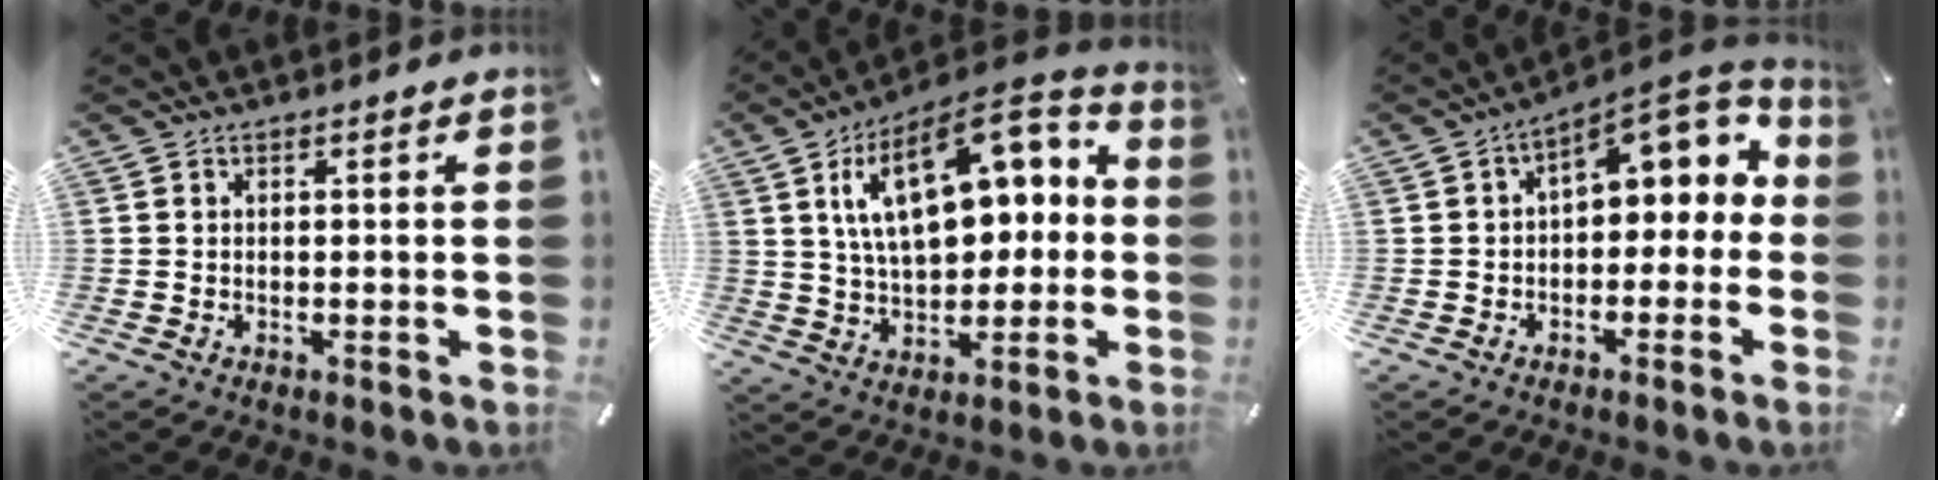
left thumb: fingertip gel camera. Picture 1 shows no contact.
{"total": 19.3, "force": [5.6, 11.6, 14.4], "torque": [-0.234, -0.016, 0.095]}
{"total": 8.9, "force": [3.5, 5.1, 6.4], "torque": [-0.080, -0.032, 0.060]}